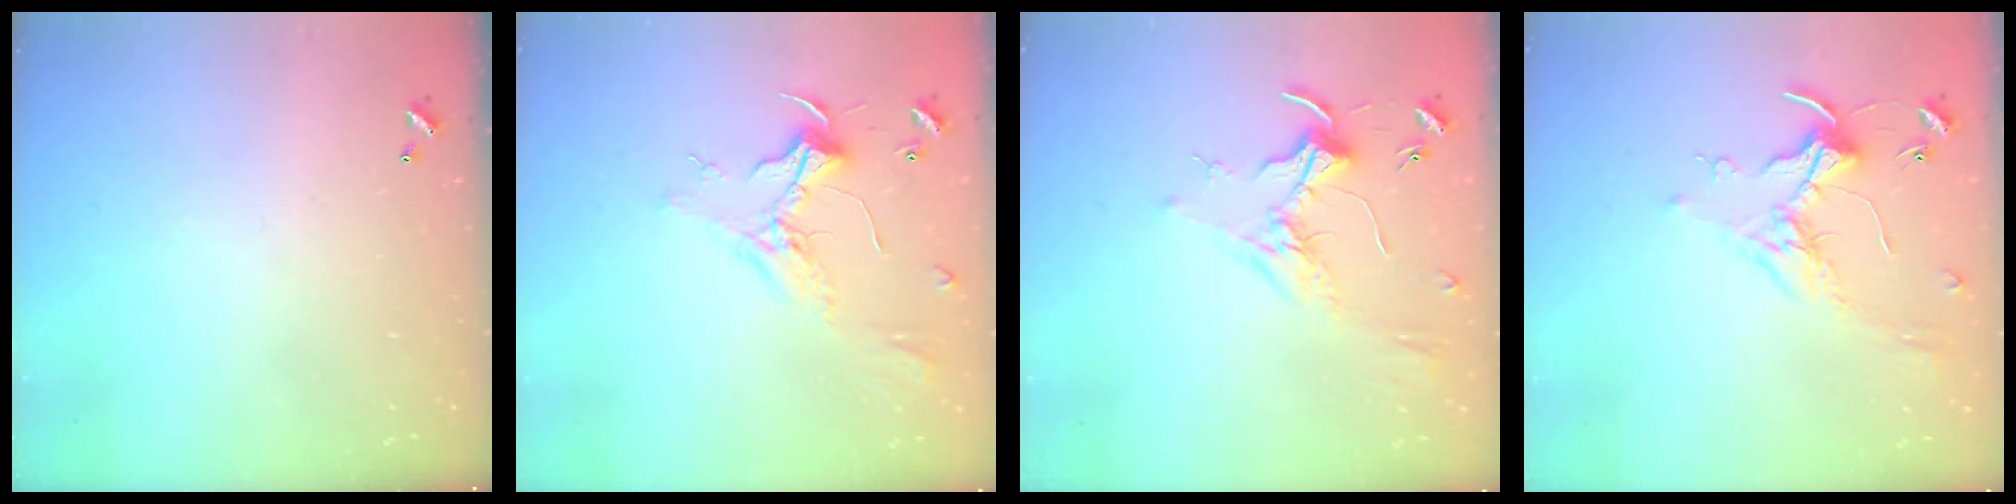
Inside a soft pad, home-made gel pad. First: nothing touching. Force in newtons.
{"total": 2.4, "press": 2.3, "slide": 0.8}
{"total": 1.8, "press": 1.7, "slide": 0.7}
{"total": 0.8, "press": 0.5, "slide": 0.6}